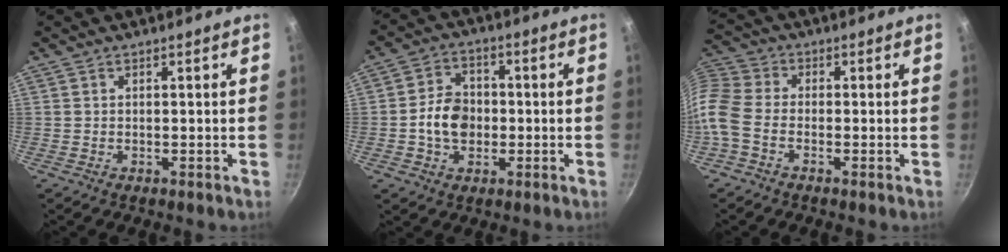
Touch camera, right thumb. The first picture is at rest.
{"total": 8.4, "force": [-1.1, 6.5, 5.2], "torque": [-0.064, 0.016, -0.028]}
{"total": 11.3, "force": [-3.8, 7.9, 7.2], "torque": [-0.174, 0.036, -0.104]}